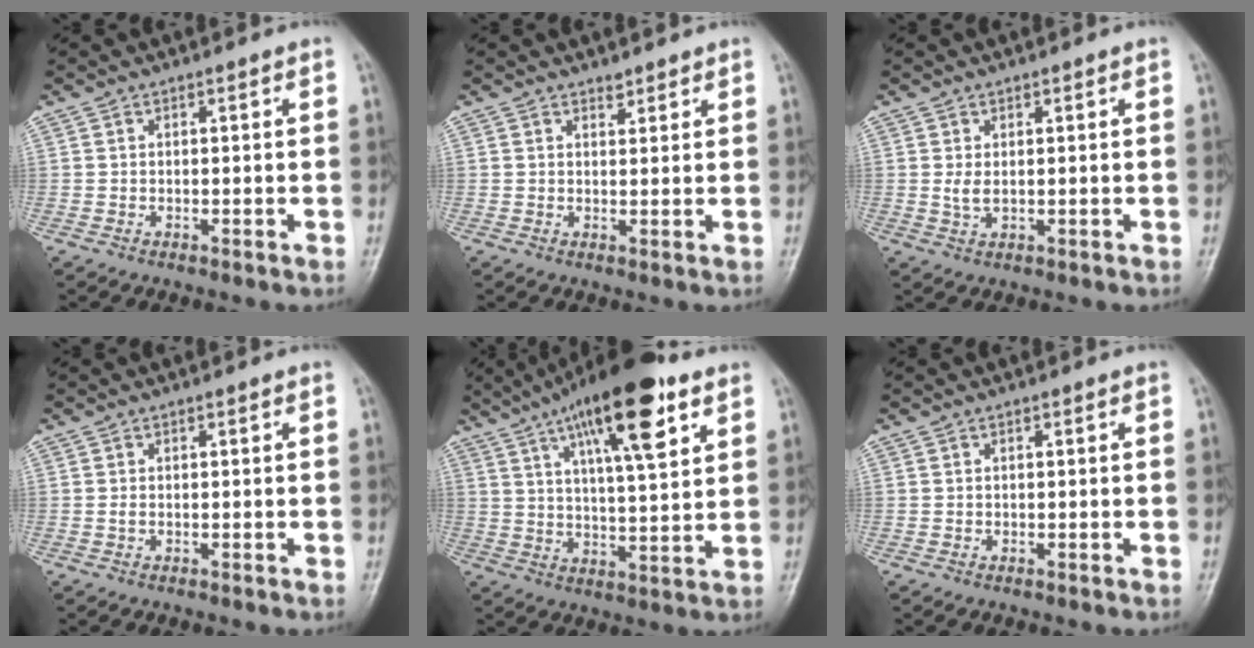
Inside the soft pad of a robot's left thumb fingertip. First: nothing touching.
{"total": 1.7, "force": [1.5, 0.8, 0.4], "torque": [0.004, -0.011, 0.021]}
{"total": 2.5, "force": [0.7, 1.2, 2.1], "torque": [-0.038, -0.004, 0.017]}
{"total": 0.9, "force": [0.2, 0.4, 0.7], "torque": [-0.017, 0.004, 0.007]}
{"total": 18.6, "force": [9.7, 5.2, 14.9], "torque": [-0.222, -0.026, 0.155]}
{"total": 0.0}